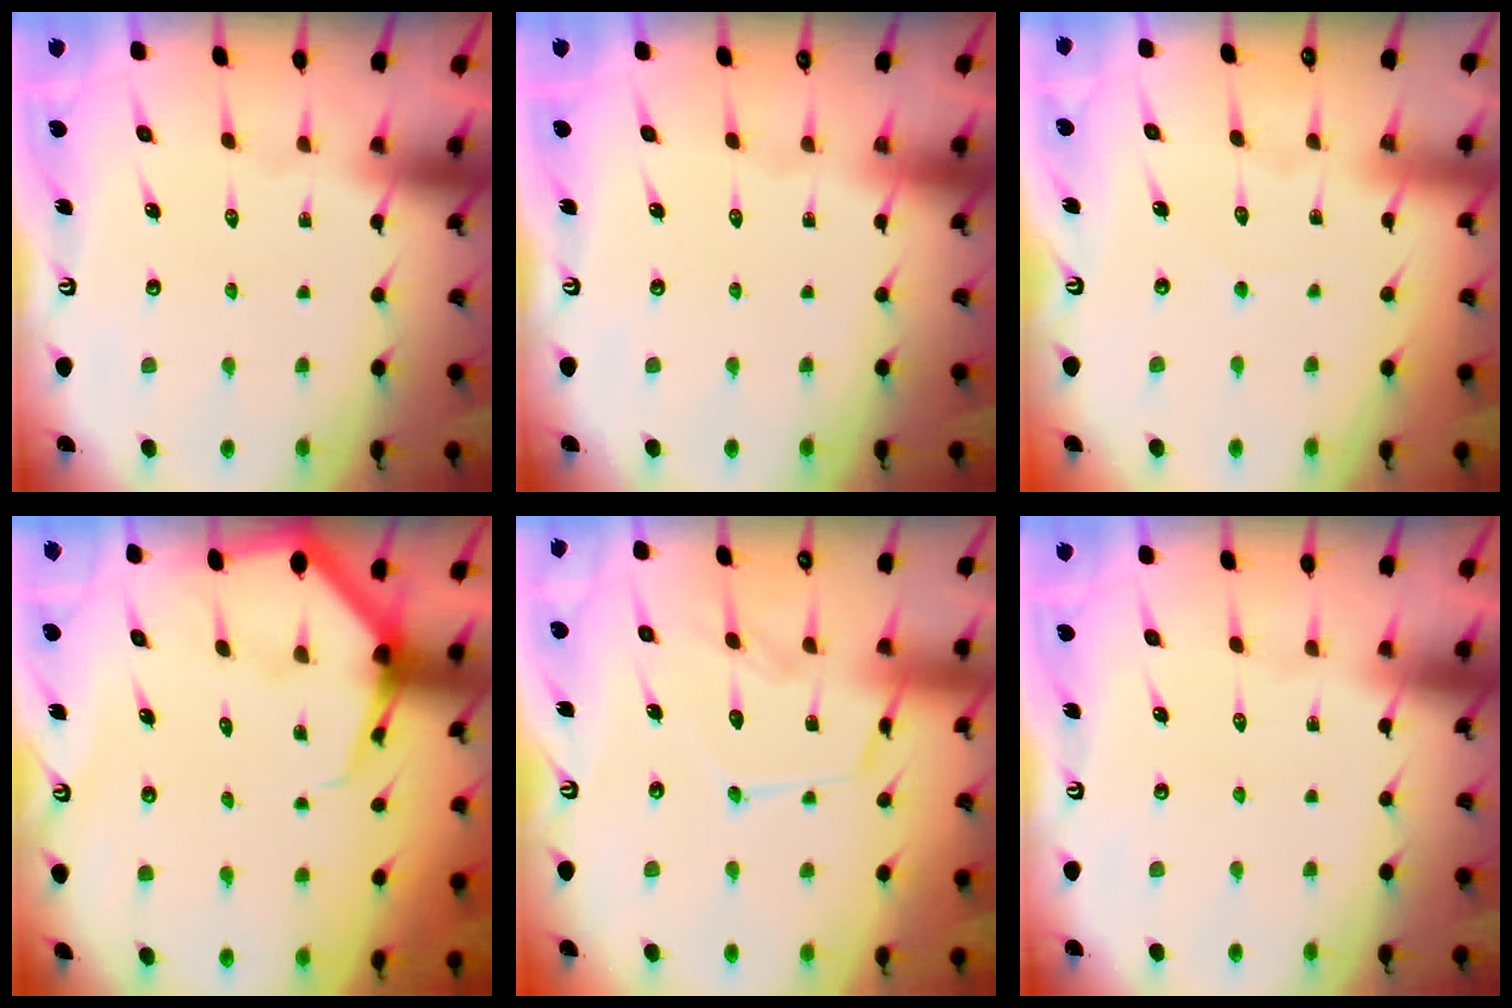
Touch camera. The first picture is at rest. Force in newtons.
{"total": 0.0}
{"total": 3.4, "press": 3.4, "slide": 0.3}
{"total": 5.6, "press": 5.6, "slide": 0.7}
{"total": 13.4, "press": 13.3, "slide": 1.2}
{"total": 0.0}